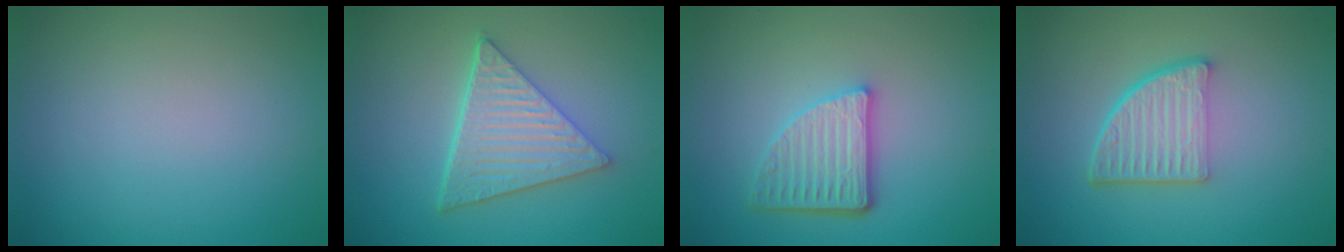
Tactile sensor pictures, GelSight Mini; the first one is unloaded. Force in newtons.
{"total": 6.1, "press": 4.6, "slide": 4.0}
{"total": 4.6, "press": 3.5, "slide": 3.0}
{"total": 5.2, "press": 3.5, "slide": 3.8}